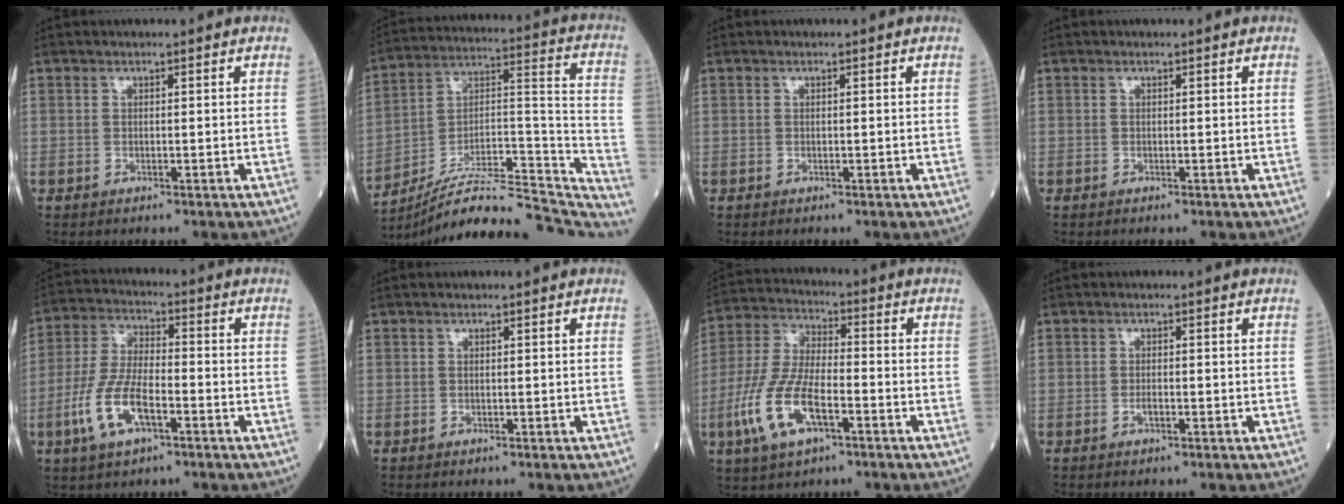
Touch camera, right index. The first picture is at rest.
{"total": 28.7, "force": [-26.6, 3.3, 10.4], "torque": [-0.110, 0.025, -0.390]}
{"total": 0.0}
{"total": 0.0}
{"total": 9.9, "force": [-3.9, 3.5, 8.4], "torque": [-0.185, 0.000, -0.074]}
{"total": 0.0}
{"total": 12.3, "force": [-4.7, 4.5, 10.5], "torque": [-0.232, -0.002, -0.089]}
{"total": 1.0, "force": [-0.4, 0.3, 0.9], "torque": [-0.017, 0.001, -0.007]}